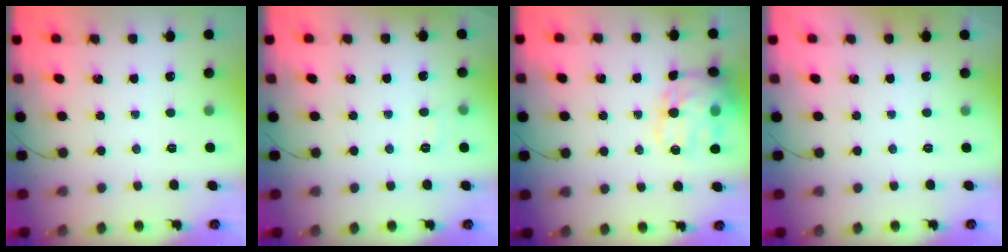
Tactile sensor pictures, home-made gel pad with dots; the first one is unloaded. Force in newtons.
{"total": 5.6, "press": 5.4, "slide": 1.3}
{"total": 17.9, "press": 17.6, "slide": 3.1}
{"total": 1.9, "press": 1.9, "slide": 0.3}